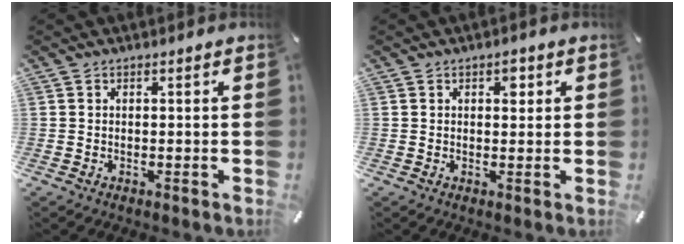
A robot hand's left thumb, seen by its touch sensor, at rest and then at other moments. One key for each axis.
{"total": 2.5, "fx": 1.0, "fy": 1.6, "fz": 1.6, "tx": -0.010, "ty": -0.004, "tz": 0.012}